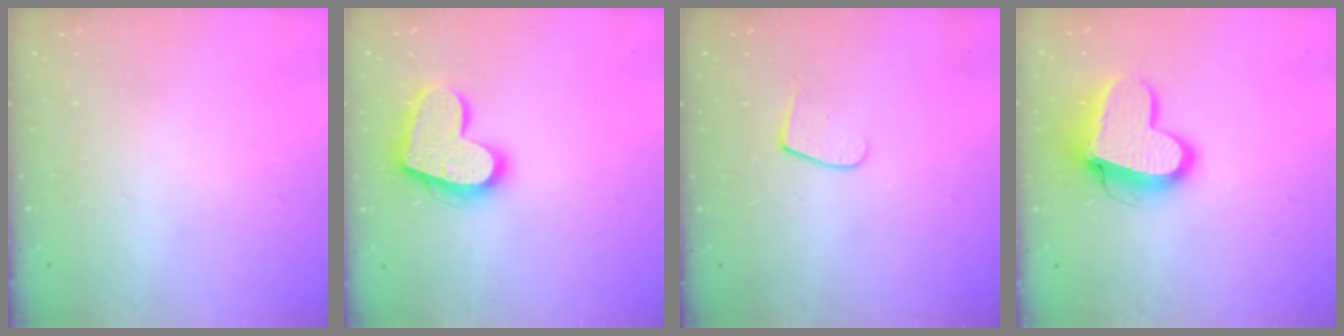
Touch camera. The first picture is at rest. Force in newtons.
{"total": 17.9, "press": 17.9, "slide": 1.3}
{"total": 5.8, "press": 5.8, "slide": 0.7}
{"total": 13.3, "press": 13.2, "slide": 1.3}